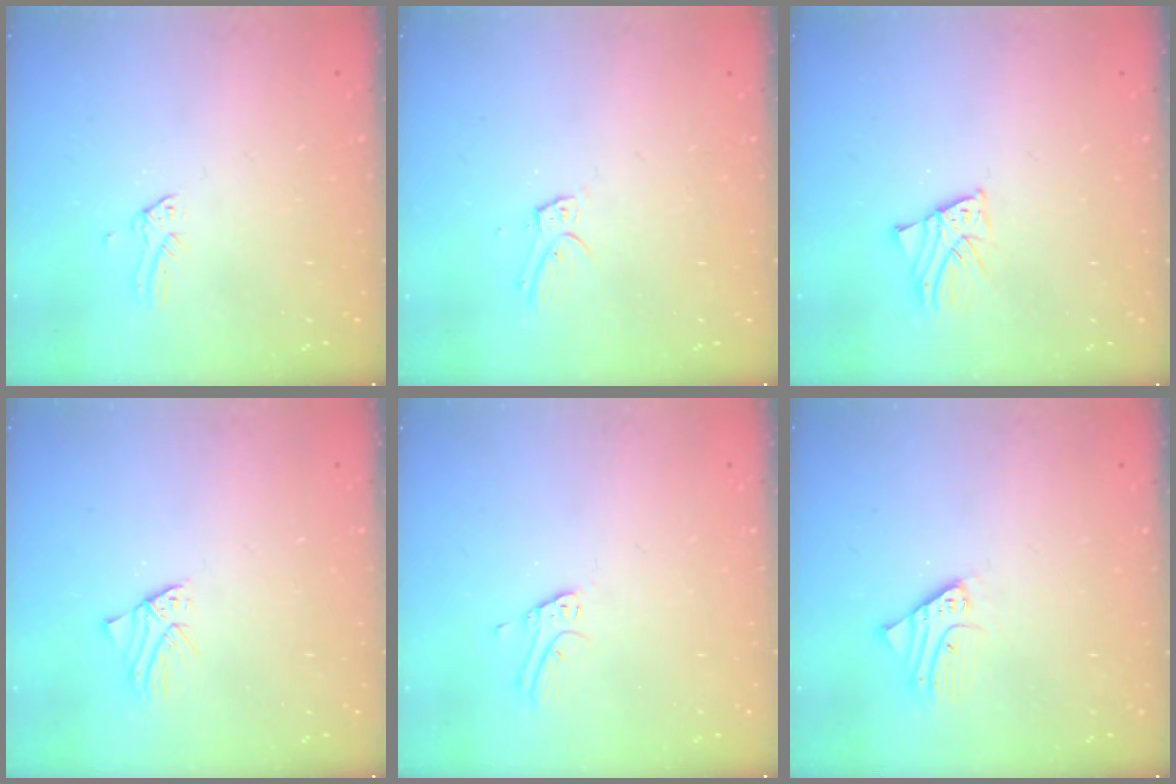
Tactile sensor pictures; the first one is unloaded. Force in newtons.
{"total": 5.1, "press": 5.1, "slide": 0.4}
{"total": 2.3, "press": 2.3, "slide": 0.2}
{"total": 0.7, "press": 0.7, "slide": 0.1}
{"total": 4.6, "press": 4.6, "slide": 0.3}
{"total": 2.3, "press": 2.3, "slide": 0.2}